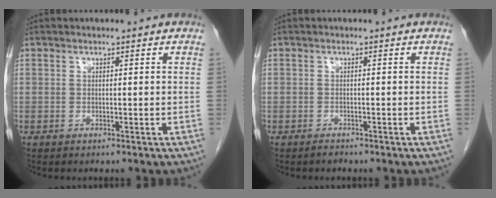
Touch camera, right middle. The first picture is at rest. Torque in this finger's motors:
{"motor_torque": [0.20, -0.04, -0.01, -0.01]}